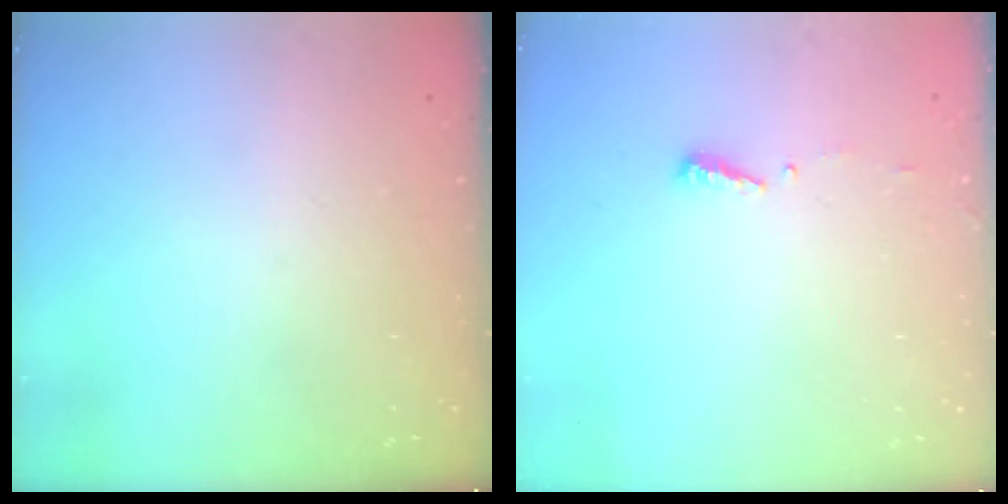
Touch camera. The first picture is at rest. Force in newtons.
{"total": 3.9, "press": 3.9, "slide": 0.4}